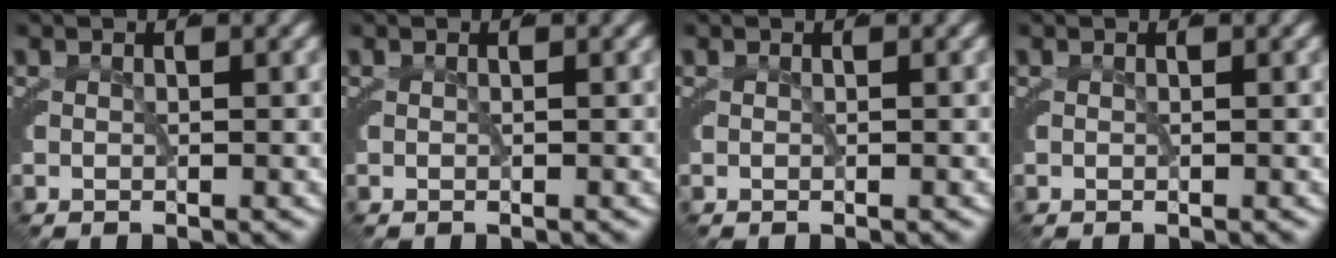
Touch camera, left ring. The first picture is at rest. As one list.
[{"total": 0.0}, {"total": 0.0}, {"total": 0.0}]